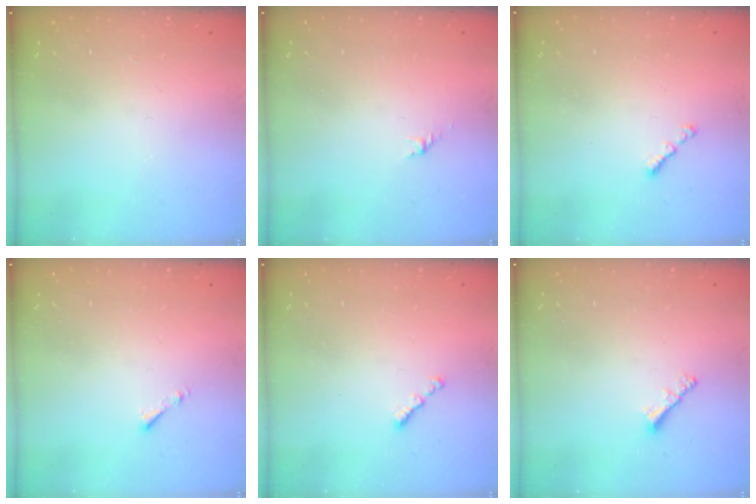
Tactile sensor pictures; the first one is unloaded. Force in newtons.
{"total": 1.7, "press": 1.6, "slide": 0.7}
{"total": 1.1, "press": 1.0, "slide": 0.4}
{"total": 0.8, "press": 0.7, "slide": 0.3}
{"total": 1.1, "press": 1.0, "slide": 0.4}
{"total": 1.9, "press": 1.8, "slide": 0.5}